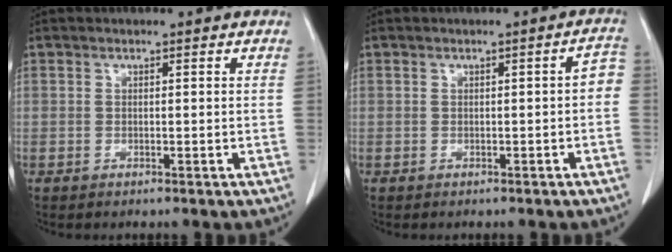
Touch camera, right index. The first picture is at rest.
{"total": 2.2, "force": [-0.5, 0.7, 2.0], "torque": [-0.015, 0.011, -0.008]}